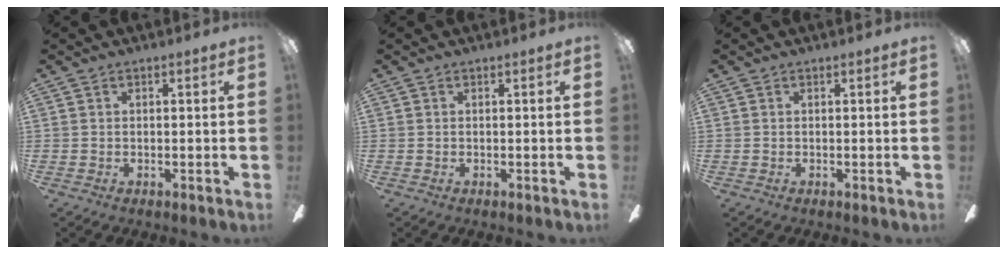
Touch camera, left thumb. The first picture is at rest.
{"total": 0.0}
{"total": 0.0}